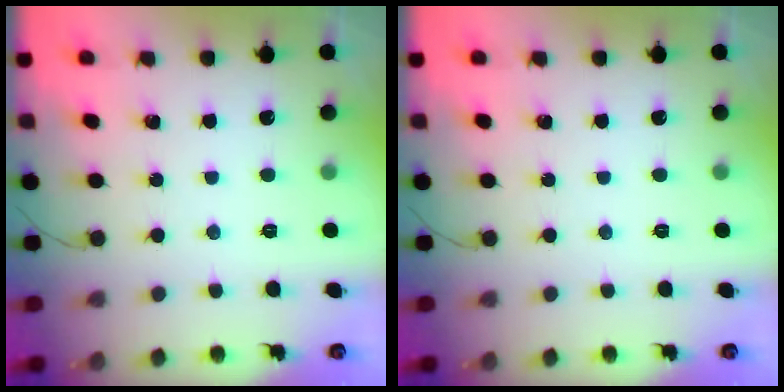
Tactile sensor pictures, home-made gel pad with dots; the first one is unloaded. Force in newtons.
{"total": 0.0}